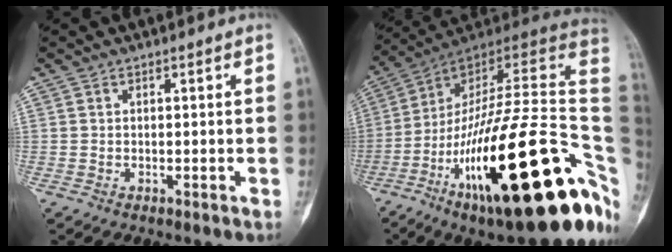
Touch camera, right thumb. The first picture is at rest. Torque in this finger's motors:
{"motor_torque": [3.66, 1.35, 2.09, -0.68, 0.97]}